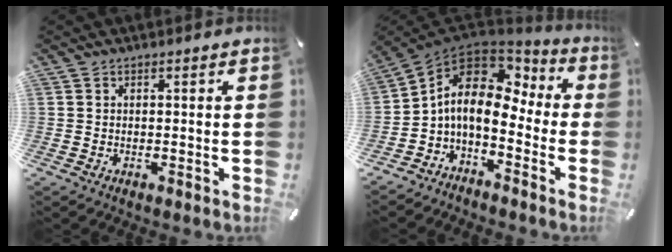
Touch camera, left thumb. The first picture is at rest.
{"total": 10.6, "force": [-0.5, 7.2, 7.8], "torque": [-0.151, -0.004, -0.015]}